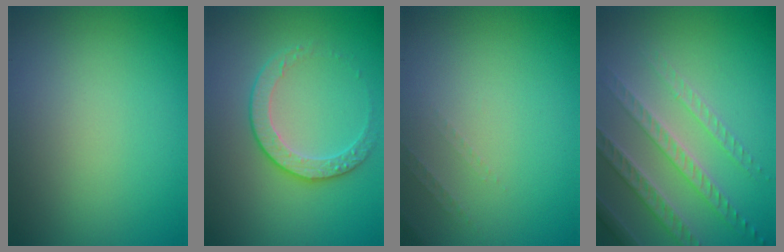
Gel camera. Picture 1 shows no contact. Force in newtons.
{"total": 2.4, "press": 1.9, "slide": 1.5}
{"total": 0.9, "press": 0.9, "slide": 0.3}
{"total": 3.9, "press": 3.7, "slide": 1.1}